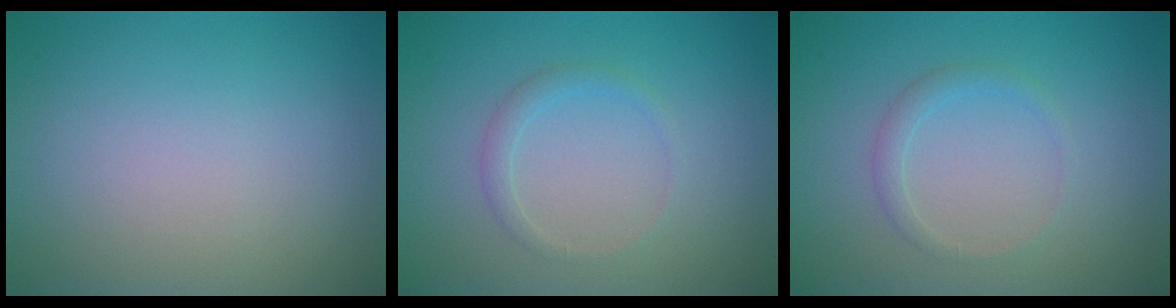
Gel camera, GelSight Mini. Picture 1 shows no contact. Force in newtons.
{"total": 1.3, "press": 1.3, "slide": 0.0}
{"total": 1.3, "press": 1.3, "slide": 0.0}